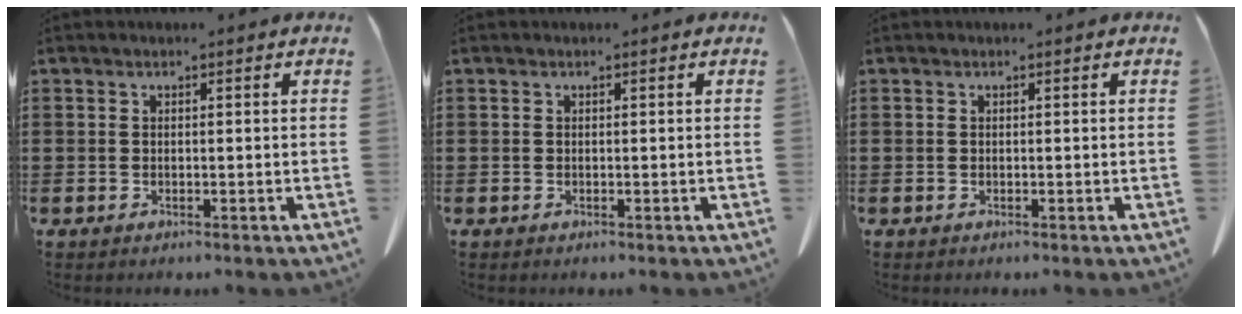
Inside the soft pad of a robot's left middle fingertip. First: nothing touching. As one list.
[{"total": 0.0}, {"total": 0.0}]